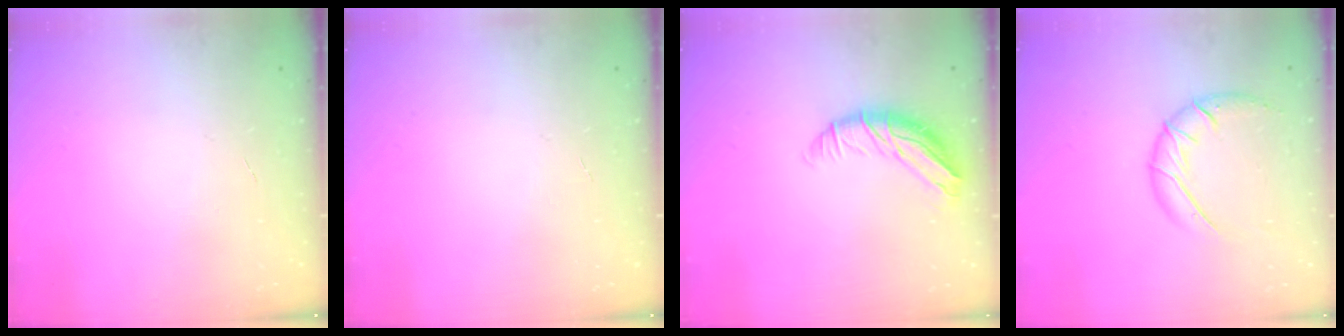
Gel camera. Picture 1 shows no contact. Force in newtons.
{"total": 0.0}
{"total": 10.8, "press": 10.7, "slide": 0.7}
{"total": 12.6, "press": 12.5, "slide": 1.5}